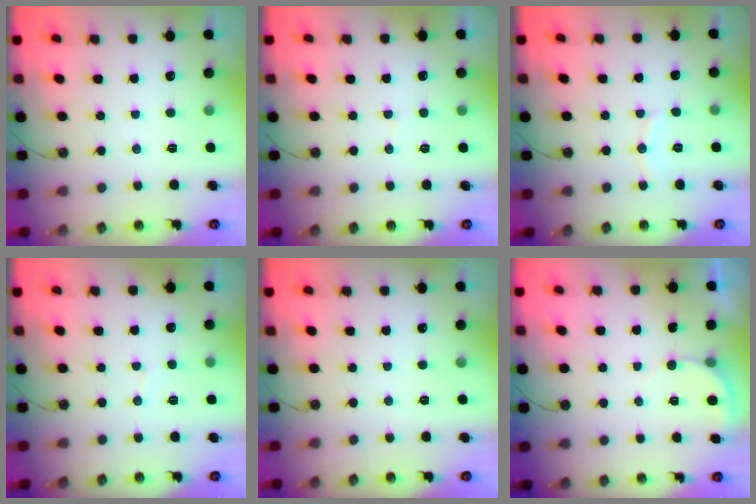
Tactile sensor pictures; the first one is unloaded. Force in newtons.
{"total": 3.2, "press": 3.2, "slide": 0.3}
{"total": 5.6, "press": 5.6, "slide": 0.4}
{"total": 2.8, "press": 2.8, "slide": 0.2}
{"total": 0.0}
{"total": 2.9, "press": 2.9, "slide": 0.2}